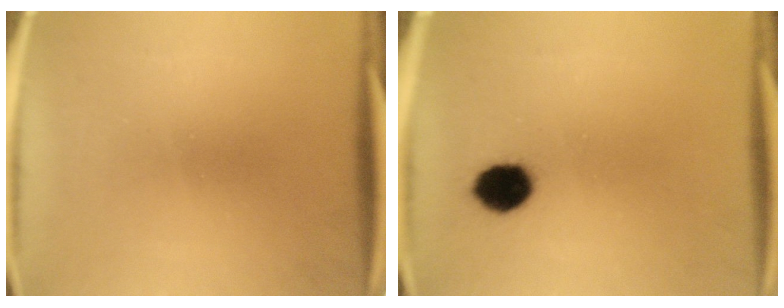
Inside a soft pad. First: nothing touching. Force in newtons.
{"total": 7.0}